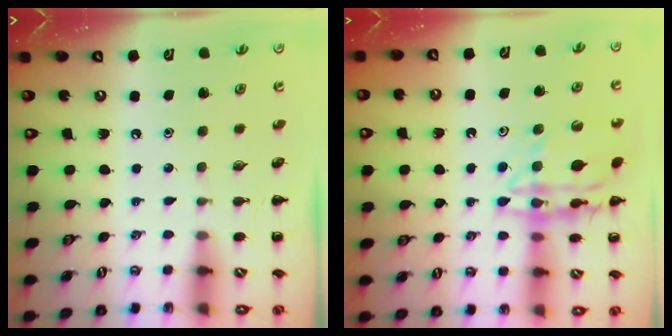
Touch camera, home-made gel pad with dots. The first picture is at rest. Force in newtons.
{"total": 16.1, "press": 16.0, "slide": 2.2}